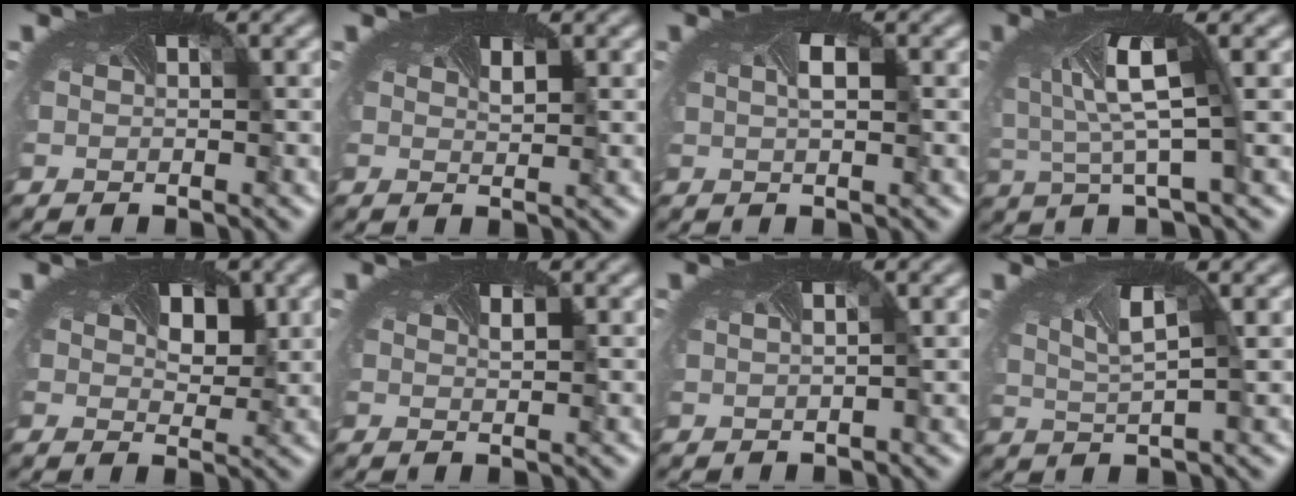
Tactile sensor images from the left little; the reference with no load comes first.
{"total": 0.8, "force": [0.5, 0.4, 0.5], "torque": [-0.007, 0.001, 0.006]}
{"total": 1.2, "force": [0.0, 0.4, 1.1], "torque": [-0.026, -0.003, 0.004]}
{"total": 5.3, "force": [0.7, 1.6, 5.0], "torque": [-0.115, 0.004, 0.009]}
{"total": 2.5, "force": [0.8, 1.9, 1.5], "torque": [-0.024, -0.002, 0.010]}
{"total": 0.5, "force": [0.3, 0.2, 0.3], "torque": [-0.004, 0.001, 0.004]}
{"total": 0.8, "force": [0.4, 0.6, 0.3], "torque": [0.006, 0.016, -0.002]}
{"total": 3.9, "force": [1.5, 1.9, 3.1], "torque": [-0.071, 0.012, 0.027]}